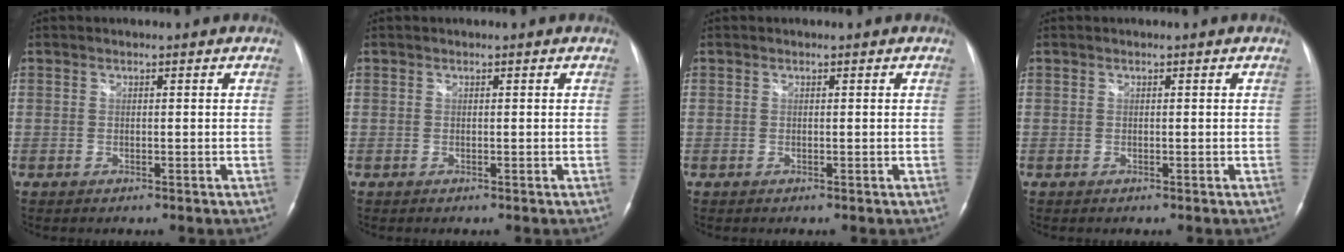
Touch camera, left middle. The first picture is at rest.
{"total": 0.0}
{"total": 0.0}
{"total": 0.0}